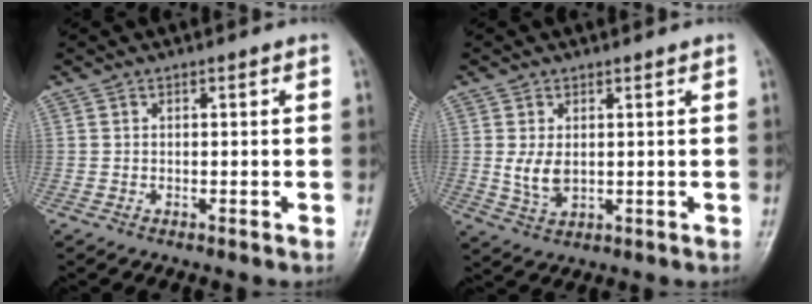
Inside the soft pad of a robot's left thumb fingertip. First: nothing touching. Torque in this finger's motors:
{"motor_torque": [-0.11, 0.32, 0.62, -0.04, 0.04]}